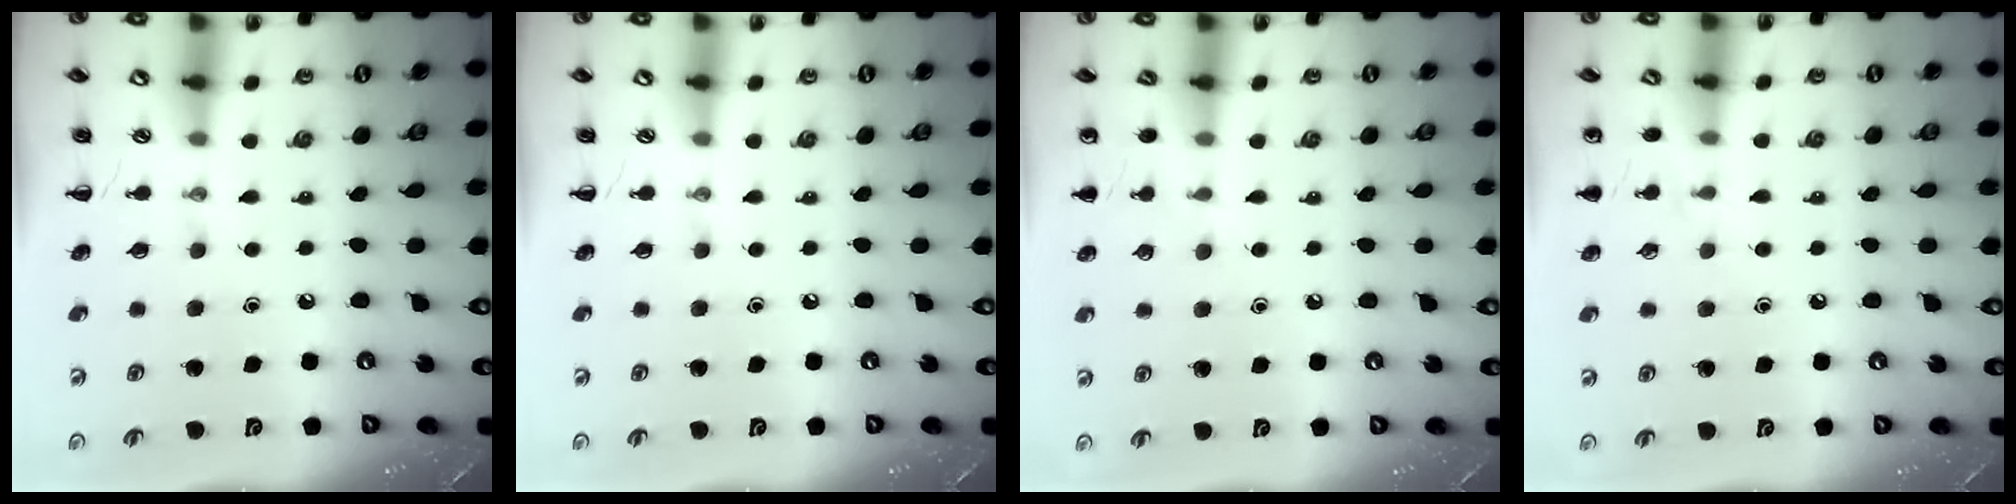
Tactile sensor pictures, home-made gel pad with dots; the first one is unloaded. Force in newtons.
{"total": 0.0}
{"total": 6.5, "press": 6.2, "slide": 1.9}
{"total": 5.3, "press": 5.0, "slide": 1.6}